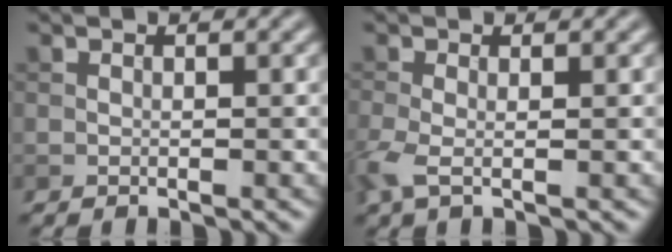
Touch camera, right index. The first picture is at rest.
{"total": 2.8, "force": [-0.9, 1.1, 2.4], "torque": [-0.070, -0.007, -0.023]}